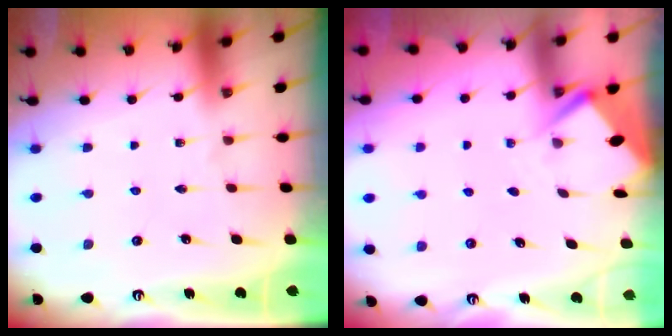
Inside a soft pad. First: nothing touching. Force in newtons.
{"total": 2.7, "press": 2.7, "slide": 0.3}